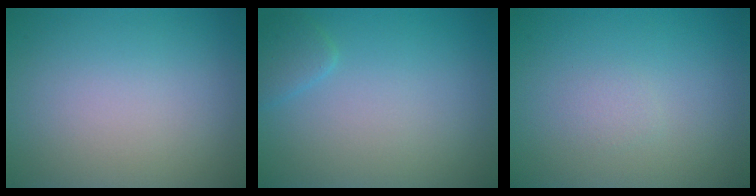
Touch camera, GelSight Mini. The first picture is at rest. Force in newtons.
{"total": 1.3, "press": 1.2, "slide": 0.1}
{"total": 0.7, "press": 0.7, "slide": 0.0}